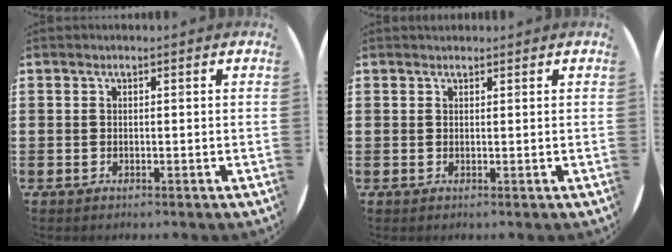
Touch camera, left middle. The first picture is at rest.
{"total": 0.6, "force": [0.6, 0.2, -0.1], "torque": [0.000, 0.003, 0.011]}